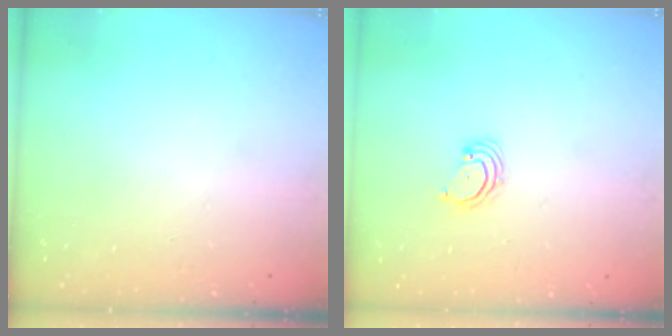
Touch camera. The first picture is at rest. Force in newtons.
{"total": 2.6, "press": 2.6, "slide": 0.3}